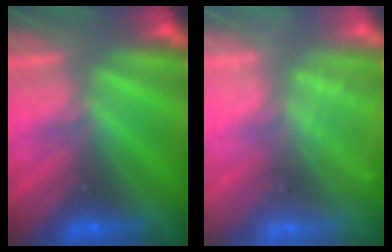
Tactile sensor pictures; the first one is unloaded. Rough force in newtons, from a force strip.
{"total": 2.4}